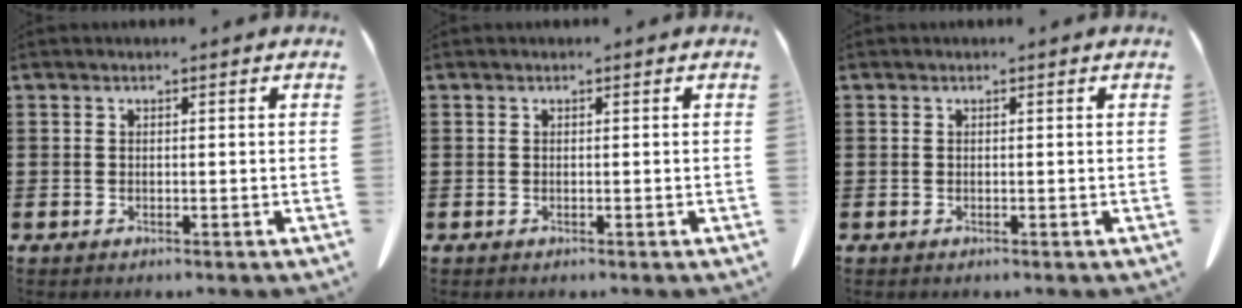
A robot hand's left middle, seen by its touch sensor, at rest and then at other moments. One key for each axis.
{"total": 0.0}
{"total": 0.0}